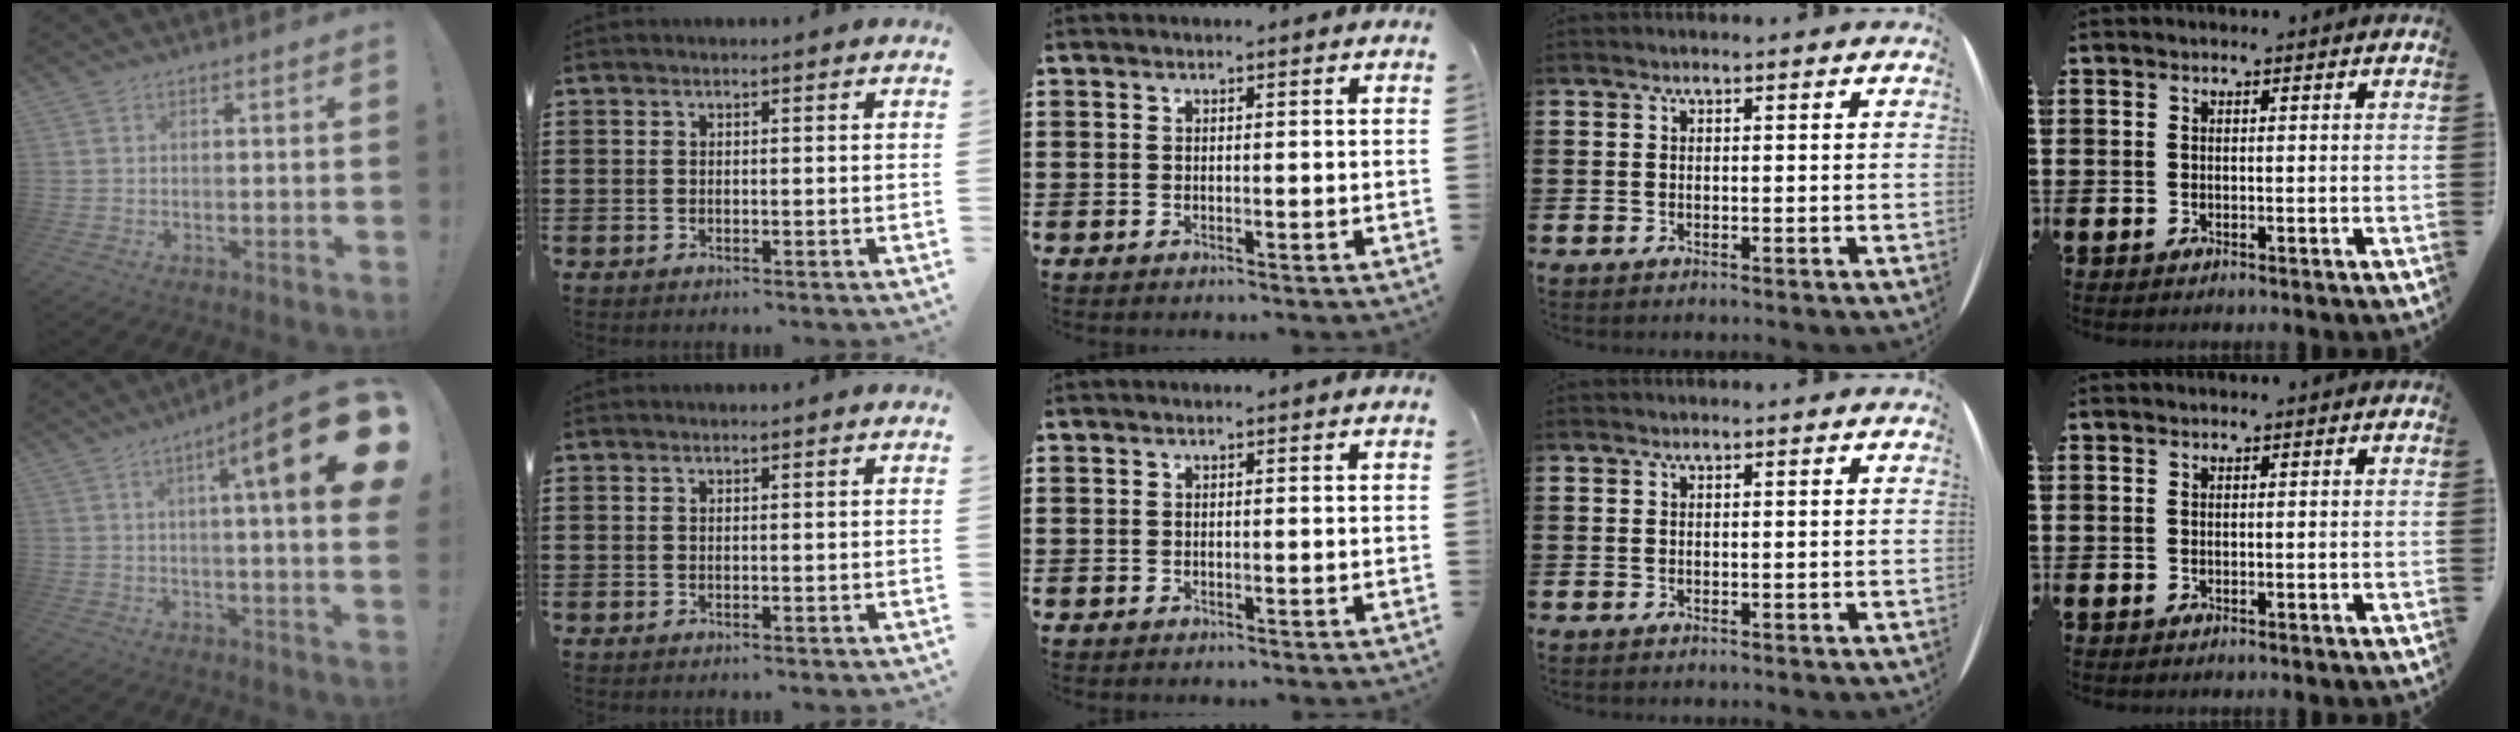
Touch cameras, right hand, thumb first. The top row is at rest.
{"thumb": {"total": 19.5, "force": [5.6, 2.6, 18.5], "torque": [-0.261, -0.031, 0.071]}}